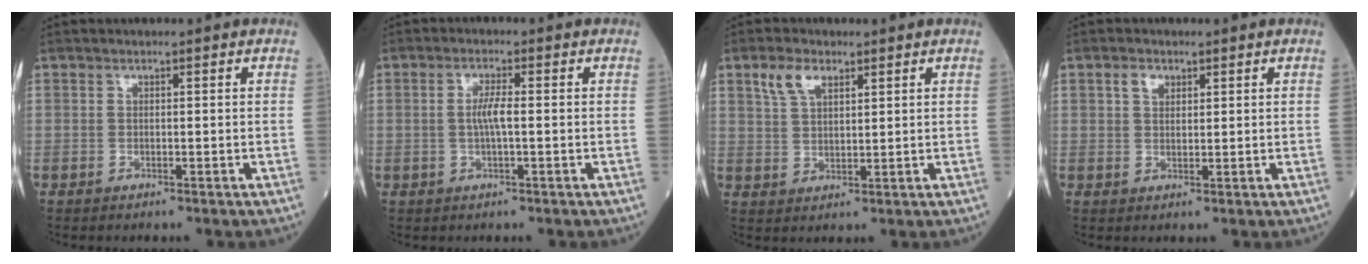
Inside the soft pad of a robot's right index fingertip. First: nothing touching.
{"total": 3.0, "force": [-0.1, 0.3, 3.0], "torque": [-0.060, 0.001, -0.002]}
{"total": 4.7, "force": [2.8, 2.2, 3.0], "torque": [-0.067, 0.008, 0.059]}
{"total": 2.3, "force": [1.2, 1.5, 1.3], "torque": [-0.026, 0.004, 0.024]}